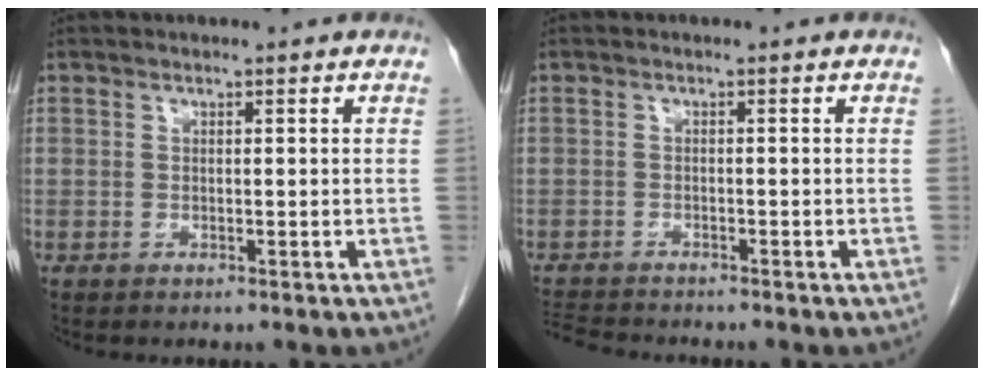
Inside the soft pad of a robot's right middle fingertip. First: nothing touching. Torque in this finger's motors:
{"motor_torque": [0.18, -0.13, -0.03, 0.00]}